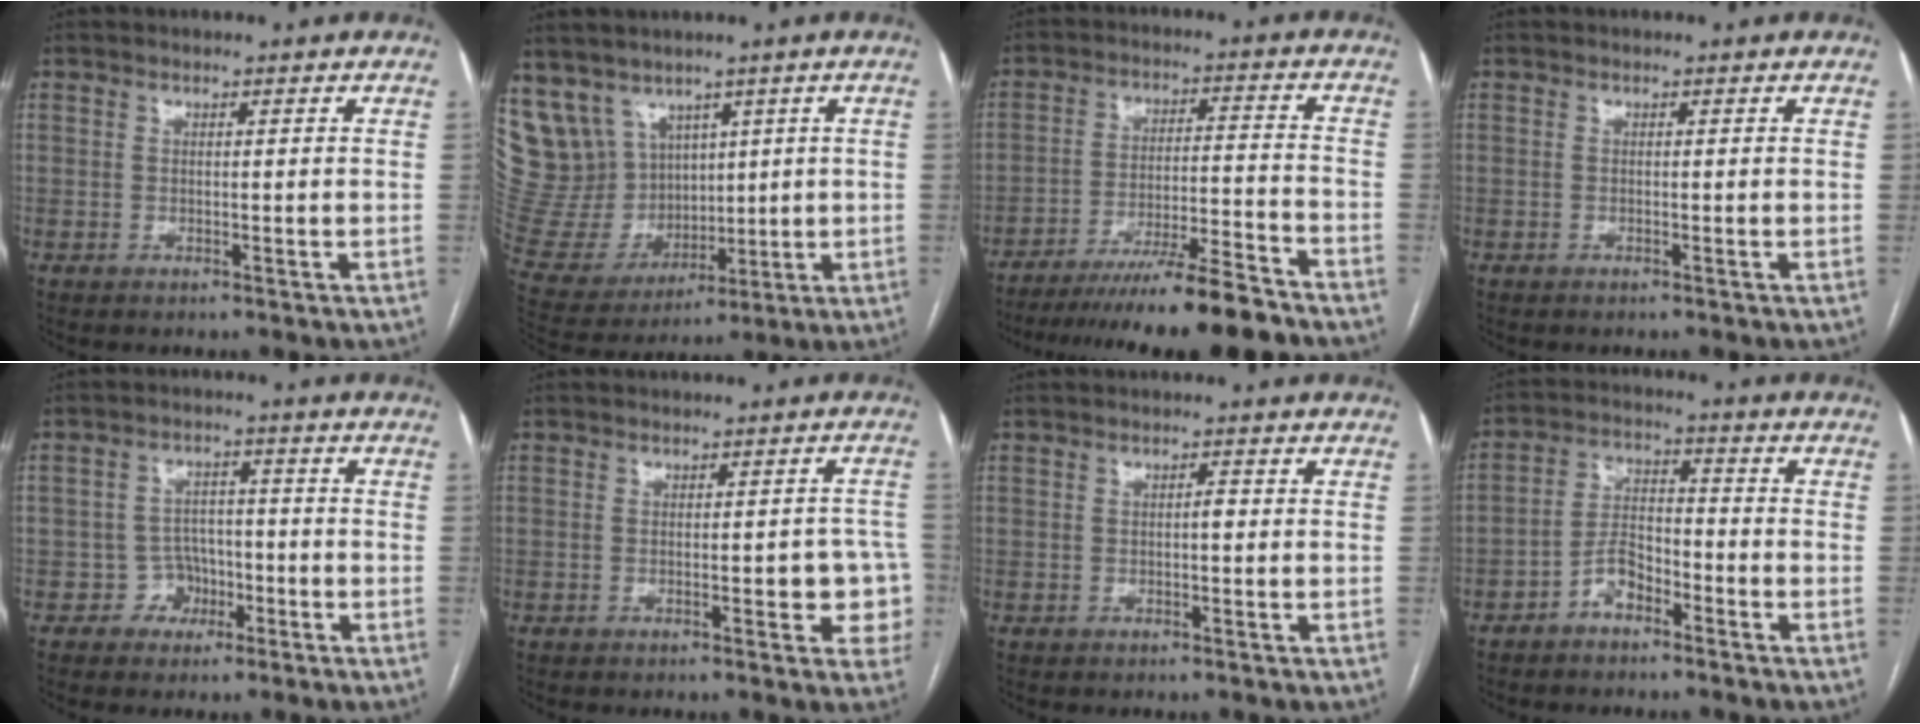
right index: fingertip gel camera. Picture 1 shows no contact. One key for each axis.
{"total": 14.6, "fx": 8.2, "fy": 11.5, "fz": 3.6, "tx": -0.099, "ty": 0.063, "tz": 0.198}
{"total": 16.0, "fx": -13.6, "fy": -0.5, "fz": 8.6, "tx": -0.129, "ty": -0.018, "tz": -0.217}
{"total": 0.0}
{"total": 4.6, "fx": -1.9, "fy": 4.1, "fz": 0.5, "tx": 0.004, "ty": 0.018, "tz": -0.028}
{"total": 6.1, "fx": -1.5, "fy": 2.2, "fz": 5.4, "tx": -0.048, "ty": 0.020, "tz": -0.015}
{"total": 1.0, "fx": -0.1, "fy": 0.3, "fz": 1.0, "tx": -0.015, "ty": 0.003, "tz": -0.002}
{"total": 7.6, "fx": -4.6, "fy": 2.9, "fz": 5.4, "tx": -0.118, "ty": 0.017, "tz": -0.089}